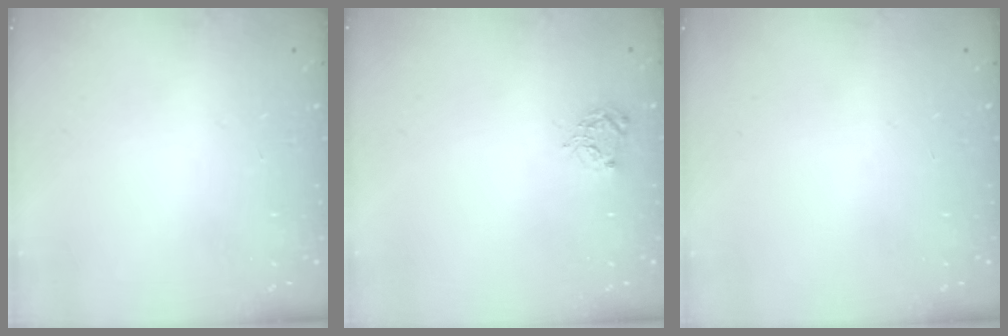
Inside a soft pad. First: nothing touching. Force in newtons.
{"total": 4.4, "press": 4.4, "slide": 0.4}
{"total": 0.0}